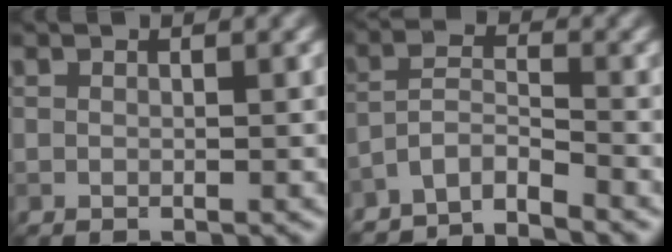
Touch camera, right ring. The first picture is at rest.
{"total": 4.0, "force": [-3.7, 0.6, 1.4], "torque": [-0.025, 0.001, -0.080]}